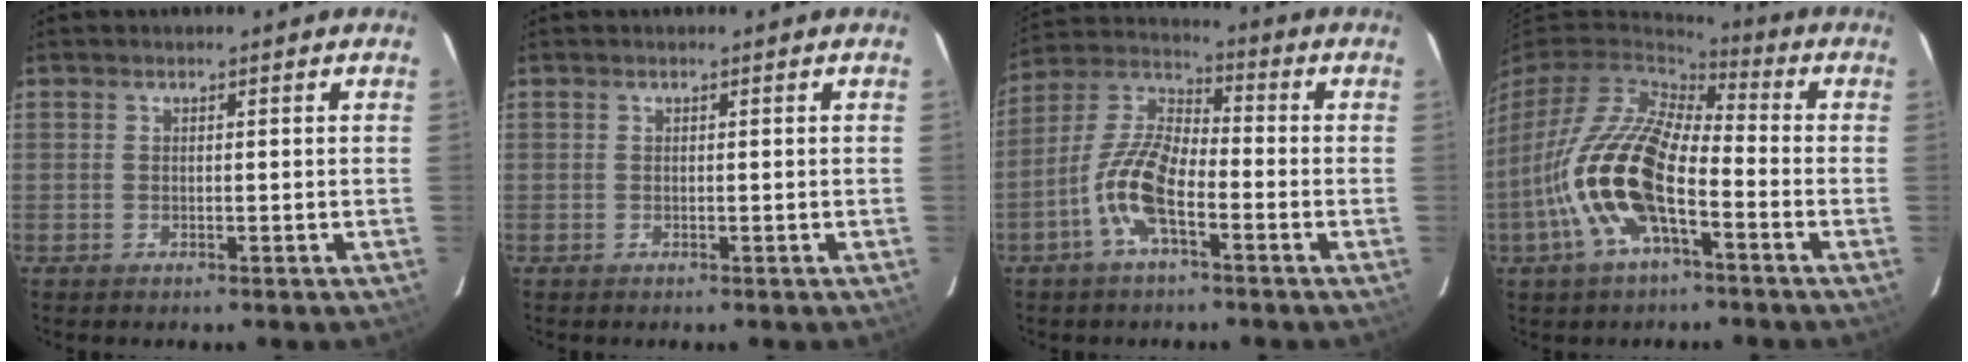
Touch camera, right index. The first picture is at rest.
{"total": 0.0}
{"total": 11.0, "force": [-4.7, 4.1, 9.1], "torque": [-0.199, 0.008, -0.097]}
{"total": 16.6, "force": [-5.7, 6.6, 14.1], "torque": [-0.294, -0.008, -0.117]}